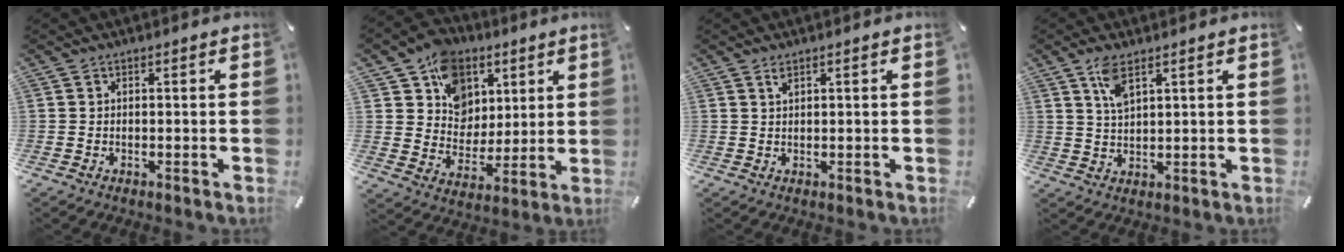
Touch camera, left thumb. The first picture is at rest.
{"total": 13.0, "force": [5.8, 11.2, 3.2], "torque": [-0.065, -0.040, 0.113]}
{"total": 1.2, "force": [0.9, 0.3, 0.8], "torque": [-0.018, 0.000, 0.015]}
{"total": 5.5, "force": [3.2, 2.0, 4.0], "torque": [-0.088, 0.002, 0.058]}